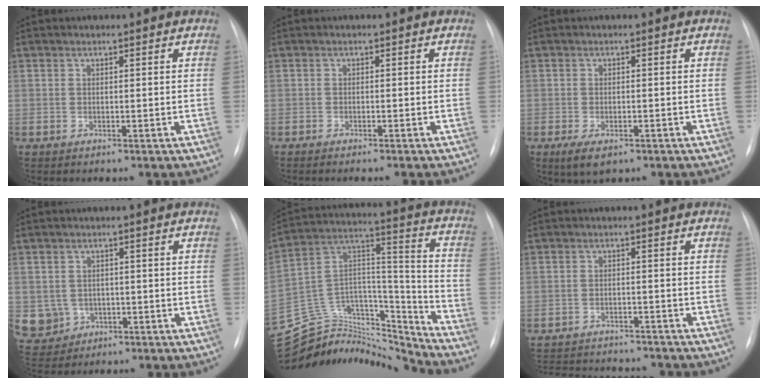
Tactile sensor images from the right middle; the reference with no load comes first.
{"total": 2.5, "force": [-2.1, -0.2, 1.3], "torque": [-0.014, -0.001, -0.025]}
{"total": 3.9, "force": [-2.3, 1.6, 2.8], "torque": [-0.053, -0.008, -0.031]}
{"total": 5.6, "force": [-1.1, 5.4, 0.9], "torque": [-0.024, 0.006, -0.009]}
{"total": 25.3, "force": [-24.3, 4.9, 5.0], "torque": [-0.141, 0.045, -0.397]}
{"total": 13.7, "force": [-12.6, 3.2, 4.1], "torque": [-0.090, 0.000, -0.168]}